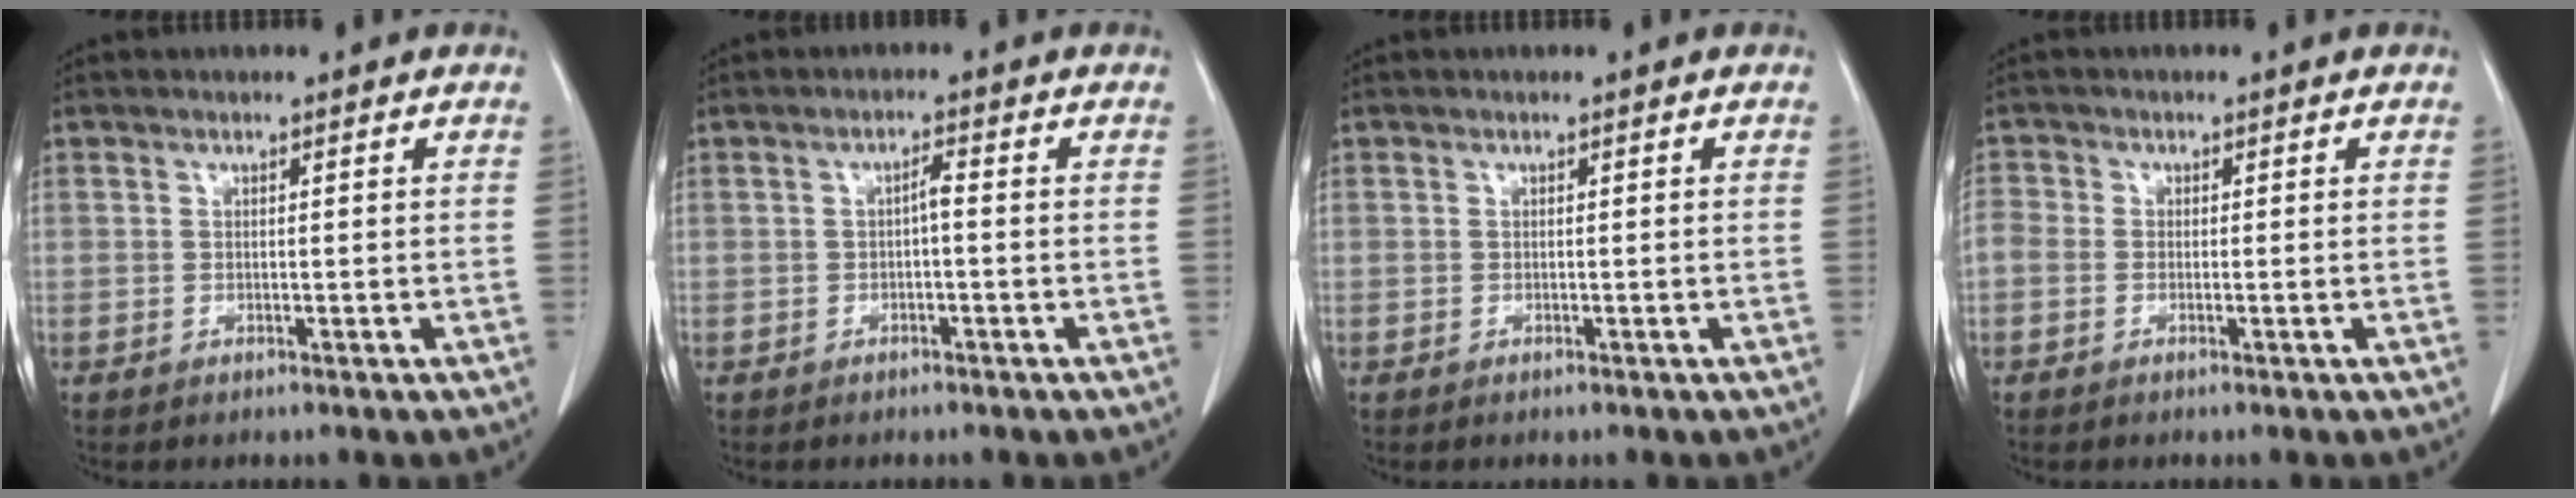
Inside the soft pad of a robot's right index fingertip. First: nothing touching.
{"total": 1.5, "force": [-0.3, 0.2, 1.5], "torque": [-0.024, 0.004, -0.005]}
{"total": 0.0}
{"total": 2.5, "force": [-0.3, 2.0, 1.5], "torque": [-0.045, 0.013, -0.009]}